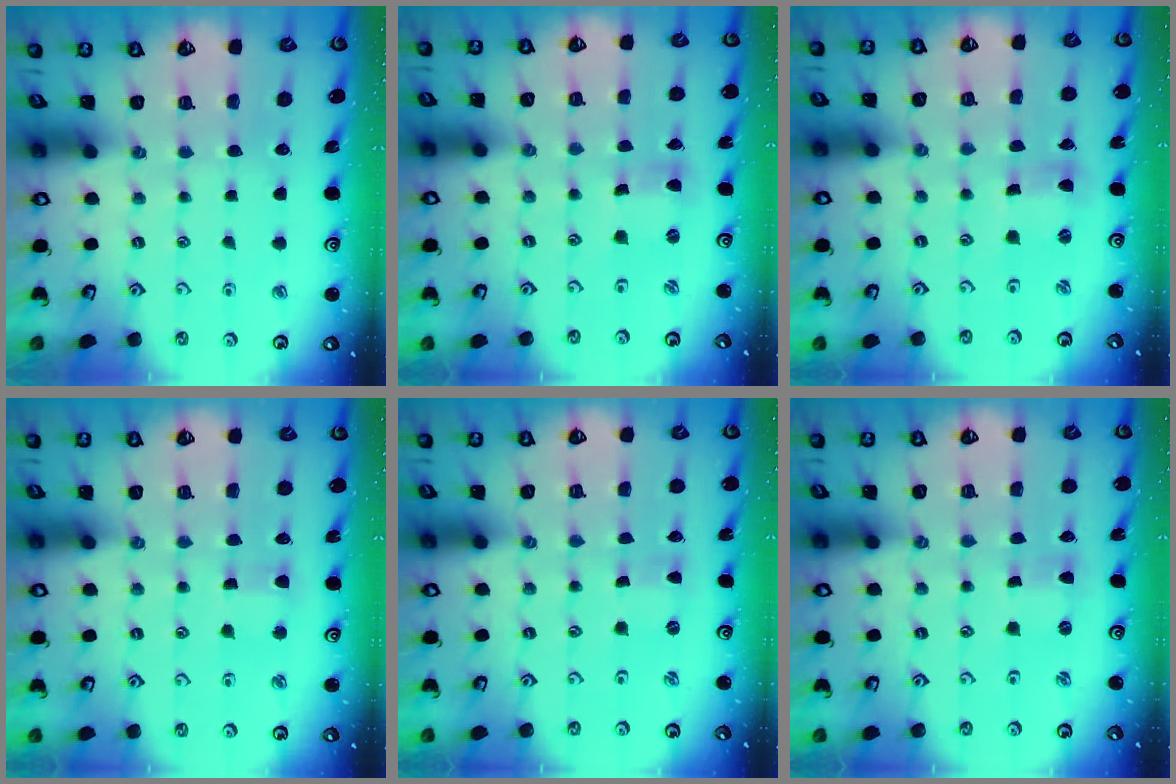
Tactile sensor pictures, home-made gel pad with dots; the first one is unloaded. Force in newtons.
{"total": 2.5, "press": 2.5, "slide": 0.2}
{"total": 3.0, "press": 3.0, "slide": 0.4}
{"total": 3.1, "press": 3.1, "slide": 0.3}
{"total": 0.0}
{"total": 0.0}